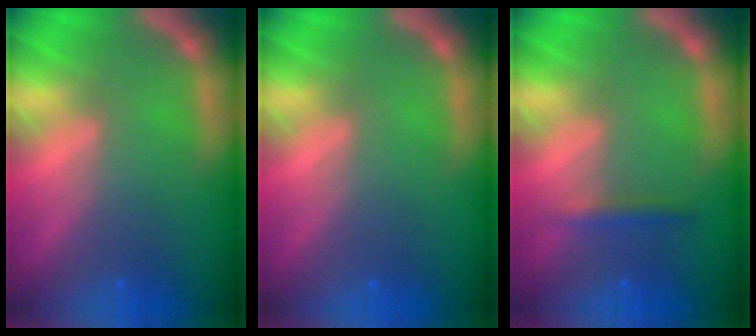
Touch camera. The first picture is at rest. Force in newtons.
{"total": 0.0}
{"total": 1.4}